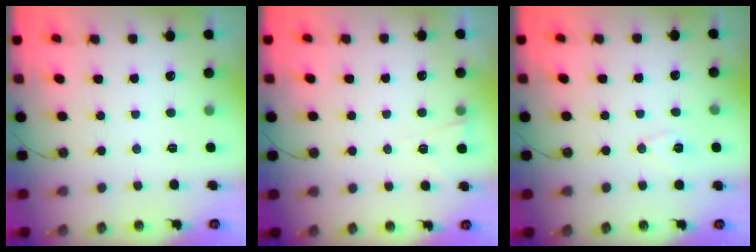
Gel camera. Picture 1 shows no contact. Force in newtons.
{"total": 2.7, "press": 2.1, "slide": 1.6}
{"total": 6.8, "press": 6.1, "slide": 3.0}